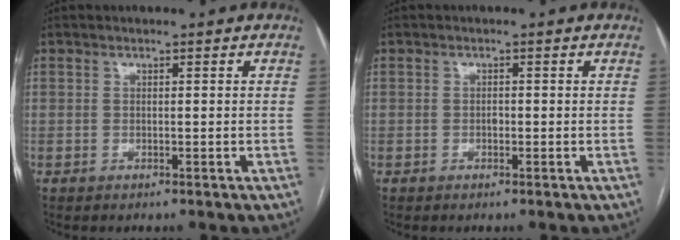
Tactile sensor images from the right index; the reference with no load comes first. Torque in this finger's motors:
{"motor_torque": [0.31, 0.21, 0.00, 0.02]}